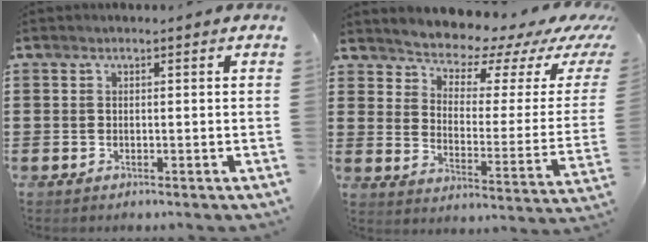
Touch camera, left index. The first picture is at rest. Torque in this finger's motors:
{"motor_torque": [2.14, 0.00, 0.98, 0.14]}